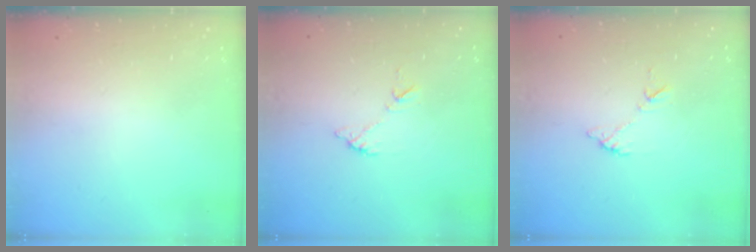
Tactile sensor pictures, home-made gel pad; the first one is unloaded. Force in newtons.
{"total": 7.2, "press": 7.2, "slide": 0.2}
{"total": 7.2, "press": 7.2, "slide": 0.2}